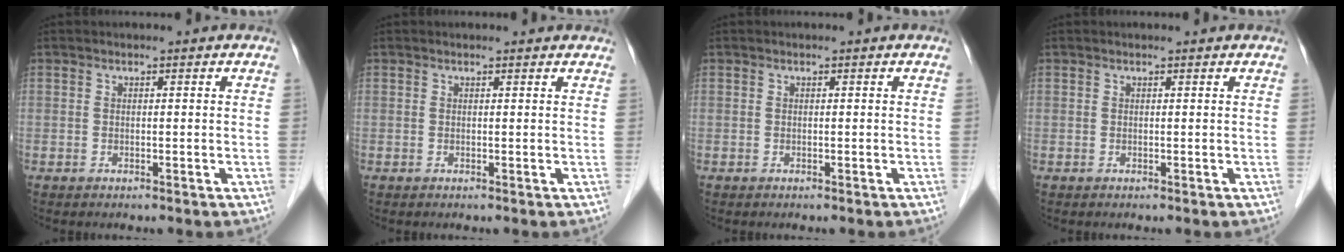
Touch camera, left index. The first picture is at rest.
{"total": 2.7, "force": [2.6, 0.4, 0.7], "torque": [-0.013, 0.007, 0.018]}
{"total": 0.0}
{"total": 0.7, "force": [0.7, 0.0, 0.2], "torque": [-0.009, 0.003, 0.007]}